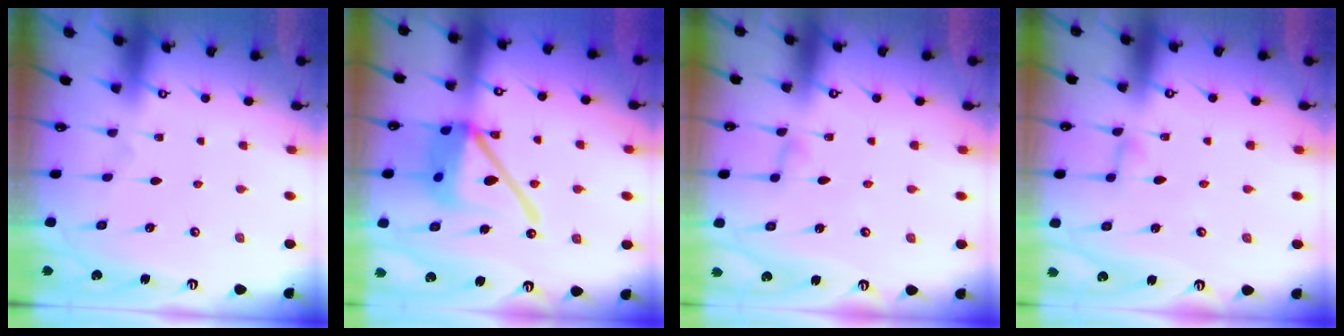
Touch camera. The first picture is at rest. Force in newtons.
{"total": 17.7, "press": 17.6, "slide": 2.2}
{"total": 2.3, "press": 2.3, "slide": 0.2}
{"total": 3.0, "press": 3.0, "slide": 0.3}